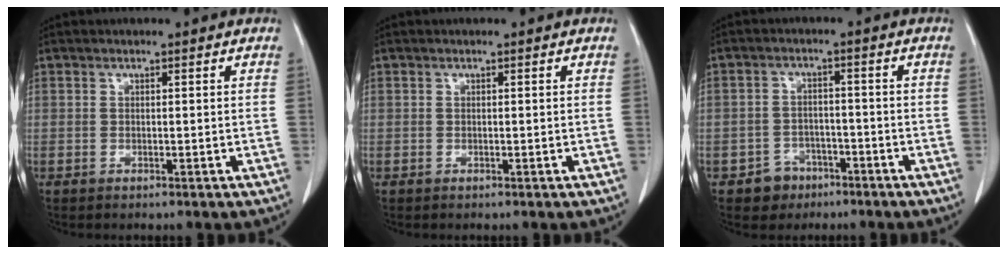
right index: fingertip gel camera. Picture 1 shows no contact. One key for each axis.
{"total": 0.0}
{"total": 4.4, "fx": -2.7, "fy": 3.5, "fz": 0.3, "tx": 0.000, "ty": 0.014, "tz": -0.037}